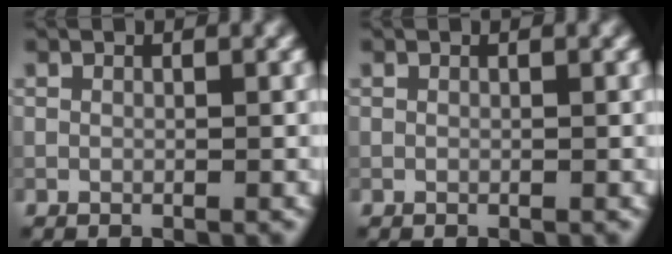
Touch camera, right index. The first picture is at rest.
{"total": 0.0}